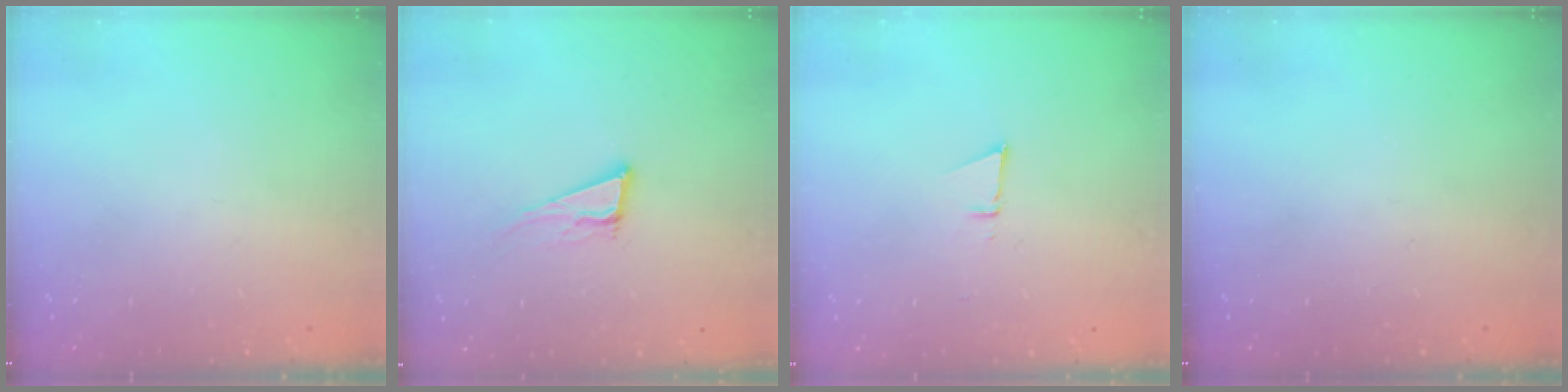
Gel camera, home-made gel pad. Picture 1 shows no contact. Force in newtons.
{"total": 11.3, "press": 10.9, "slide": 3.3}
{"total": 3.0, "press": 2.9, "slide": 0.8}
{"total": 0.0}